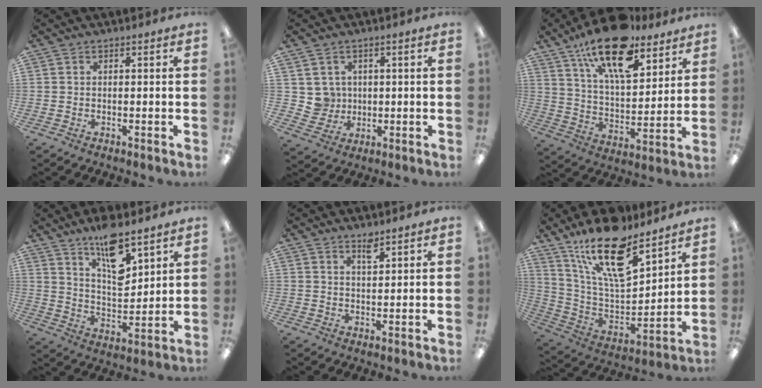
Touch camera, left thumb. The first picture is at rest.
{"total": 4.9, "force": [1.9, 4.5, -0.2], "torque": [-0.003, -0.004, 0.037]}
{"total": 20.5, "force": [14.1, 8.3, 12.4], "torque": [-0.206, -0.075, 0.242]}
{"total": 13.1, "force": [9.4, 4.6, 7.8], "torque": [-0.119, -0.056, 0.161]}
{"total": 3.1, "force": [2.5, 0.8, 1.6], "torque": [-0.022, -0.008, 0.042]}
{"total": 21.0, "force": [14.9, 7.4, 12.9], "torque": [-0.232, -0.090, 0.259]}